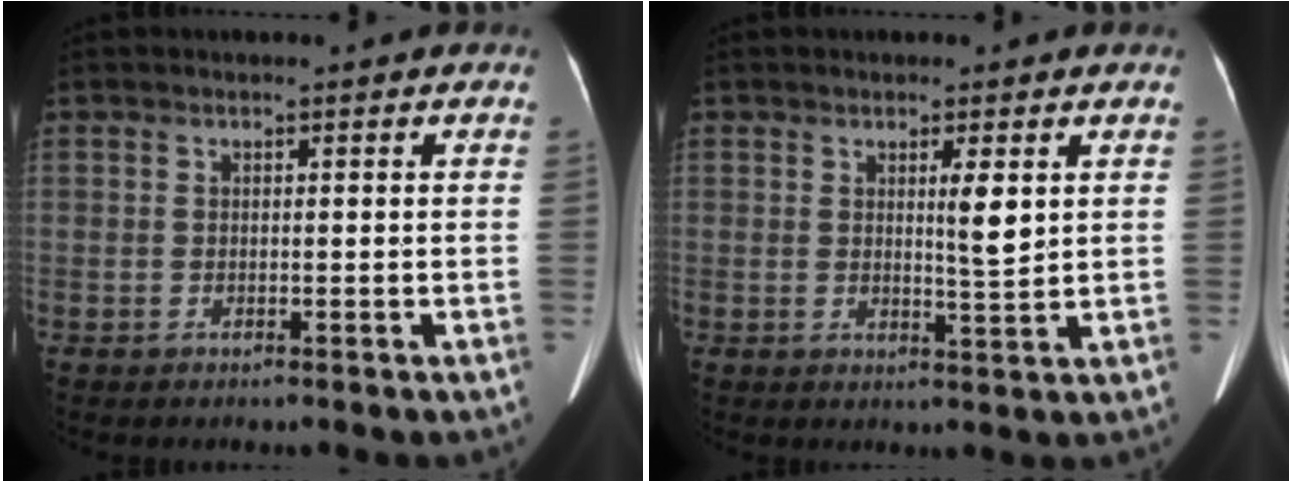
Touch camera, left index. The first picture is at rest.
{"total": 3.4, "force": [1.1, 0.2, 3.2], "torque": [-0.052, -0.008, 0.017]}